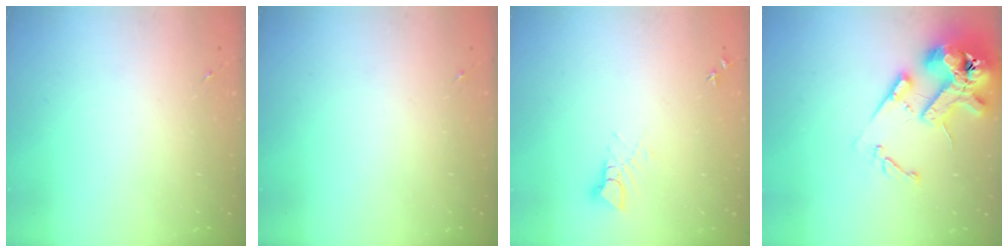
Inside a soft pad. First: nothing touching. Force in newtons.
{"total": 0.0}
{"total": 4.1, "press": 4.1, "slide": 0.2}
{"total": 17.7, "press": 17.6, "slide": 2.4}